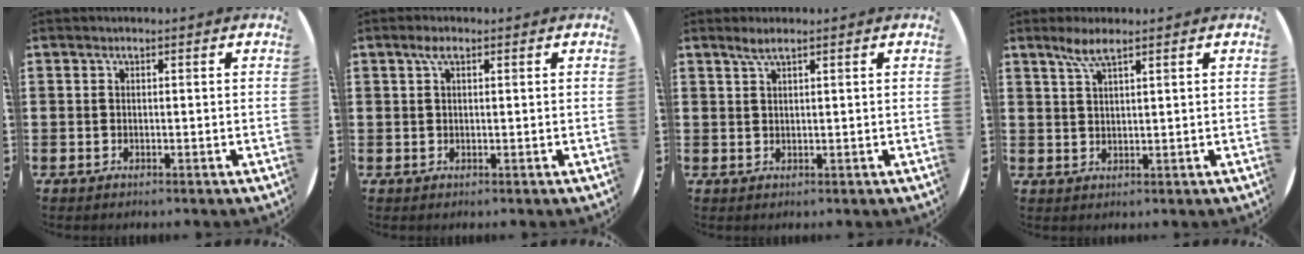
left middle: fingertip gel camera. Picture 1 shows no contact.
{"total": 1.9, "force": [0.9, 0.7, 1.5], "torque": [-0.032, 0.005, 0.015]}
{"total": 1.9, "force": [1.4, 0.1, 1.3], "torque": [-0.026, 0.003, 0.024]}
{"total": 3.7, "force": [2.6, 0.4, 2.7], "torque": [-0.059, 0.005, 0.045]}